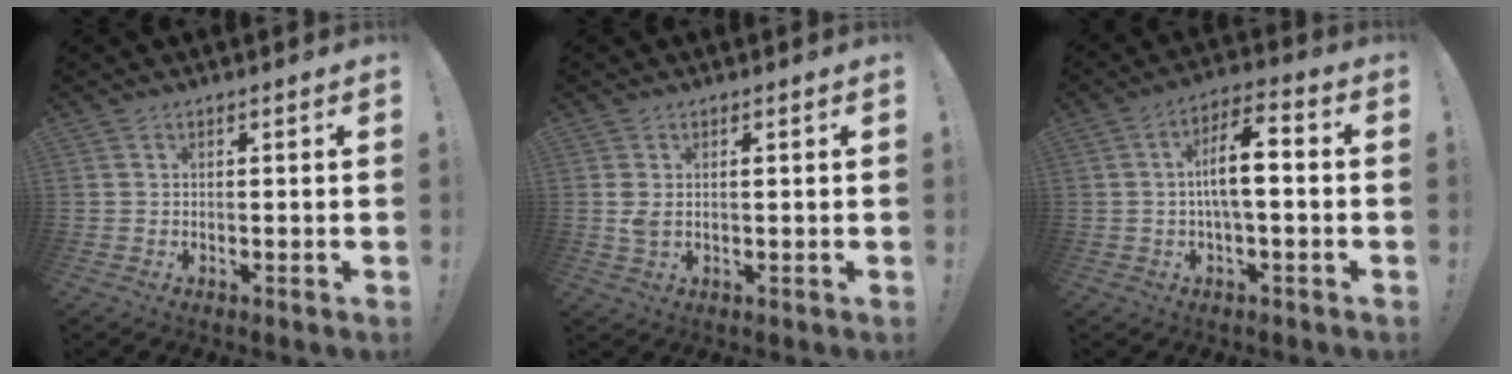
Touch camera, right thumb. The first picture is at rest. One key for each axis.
{"total": 2.2, "fx": 0.6, "fy": 1.2, "fz": 1.8, "tx": -0.035, "ty": 0.004, "tz": 0.010}
{"total": 10.3, "fx": -0.4, "fy": 3.4, "fz": 9.7, "tx": -0.164, "ty": 0.008, "tz": -0.009}